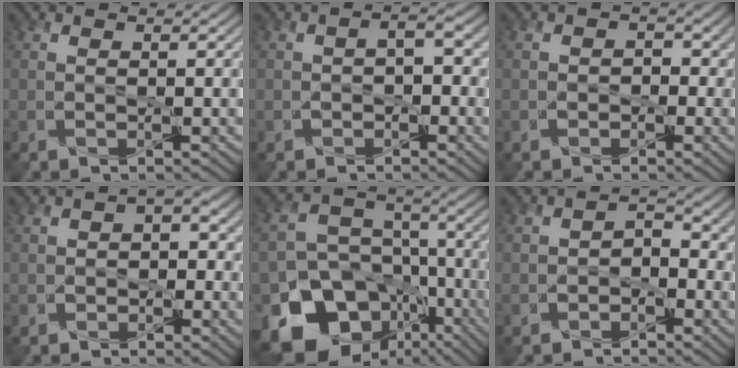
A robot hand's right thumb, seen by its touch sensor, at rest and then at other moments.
{"total": 2.7, "force": [-1.2, 1.8, 1.6], "torque": [-0.022, -0.002, -0.015]}
{"total": 2.5, "force": [-0.8, 2.2, 0.8], "torque": [-0.007, 0.005, -0.016]}
{"total": 3.0, "force": [-0.6, 2.6, 1.6], "torque": [-0.014, 0.005, -0.009]}
{"total": 19.3, "force": [-9.6, 14.6, 8.0], "torque": [-0.185, -0.045, -0.139]}
{"total": 2.7, "force": [-1.6, 1.7, 1.2], "torque": [-0.018, 0.003, -0.029]}